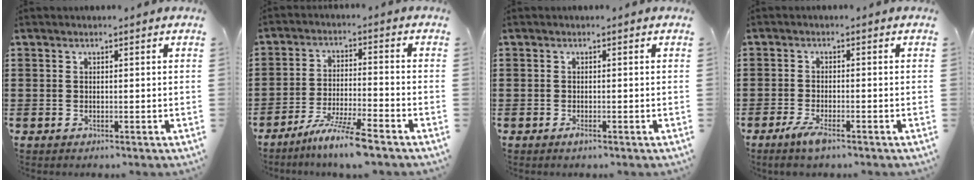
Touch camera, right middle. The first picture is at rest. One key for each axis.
{"total": 7.2, "fx": -6.0, "fy": -0.4, "fz": 4.0, "tx": -0.081, "ty": -0.014, "tz": -0.114}
{"total": 0.7, "fx": -0.3, "fy": 0.1, "fz": 0.6, "tx": -0.014, "ty": -0.007, "tz": -0.004}
{"total": 3.3, "fx": -1.9, "fy": 0.6, "fz": 2.6, "tx": -0.062, "ty": -0.009, "tz": -0.039}